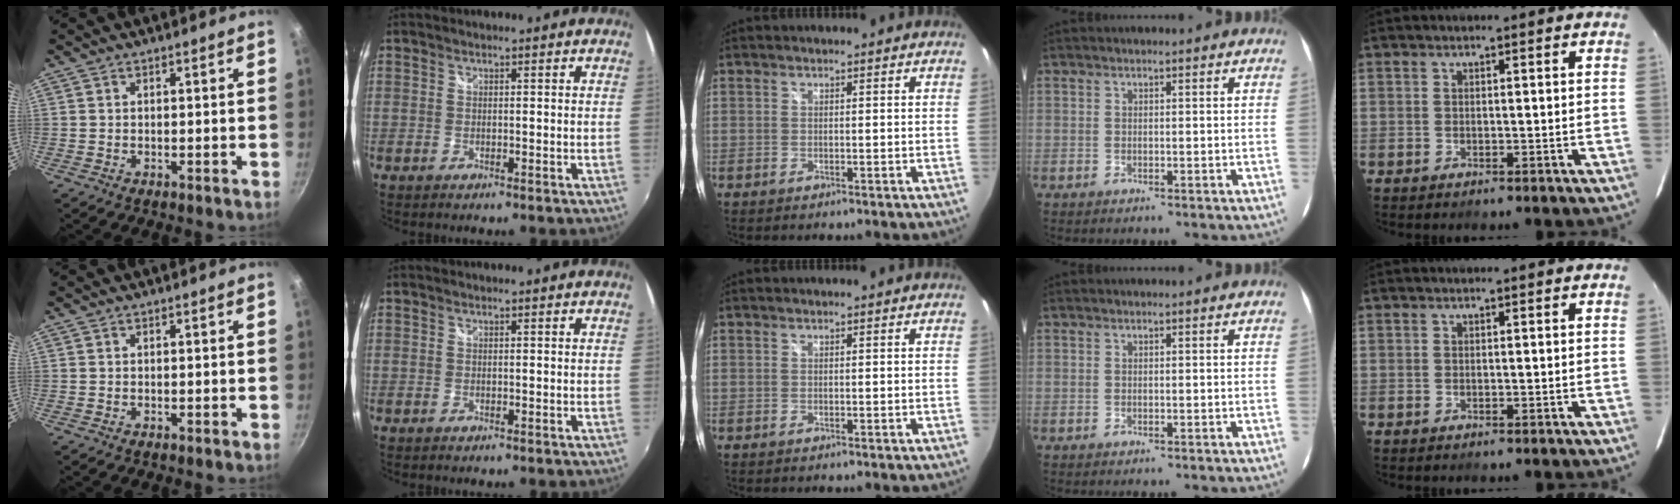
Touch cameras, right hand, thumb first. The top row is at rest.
{}